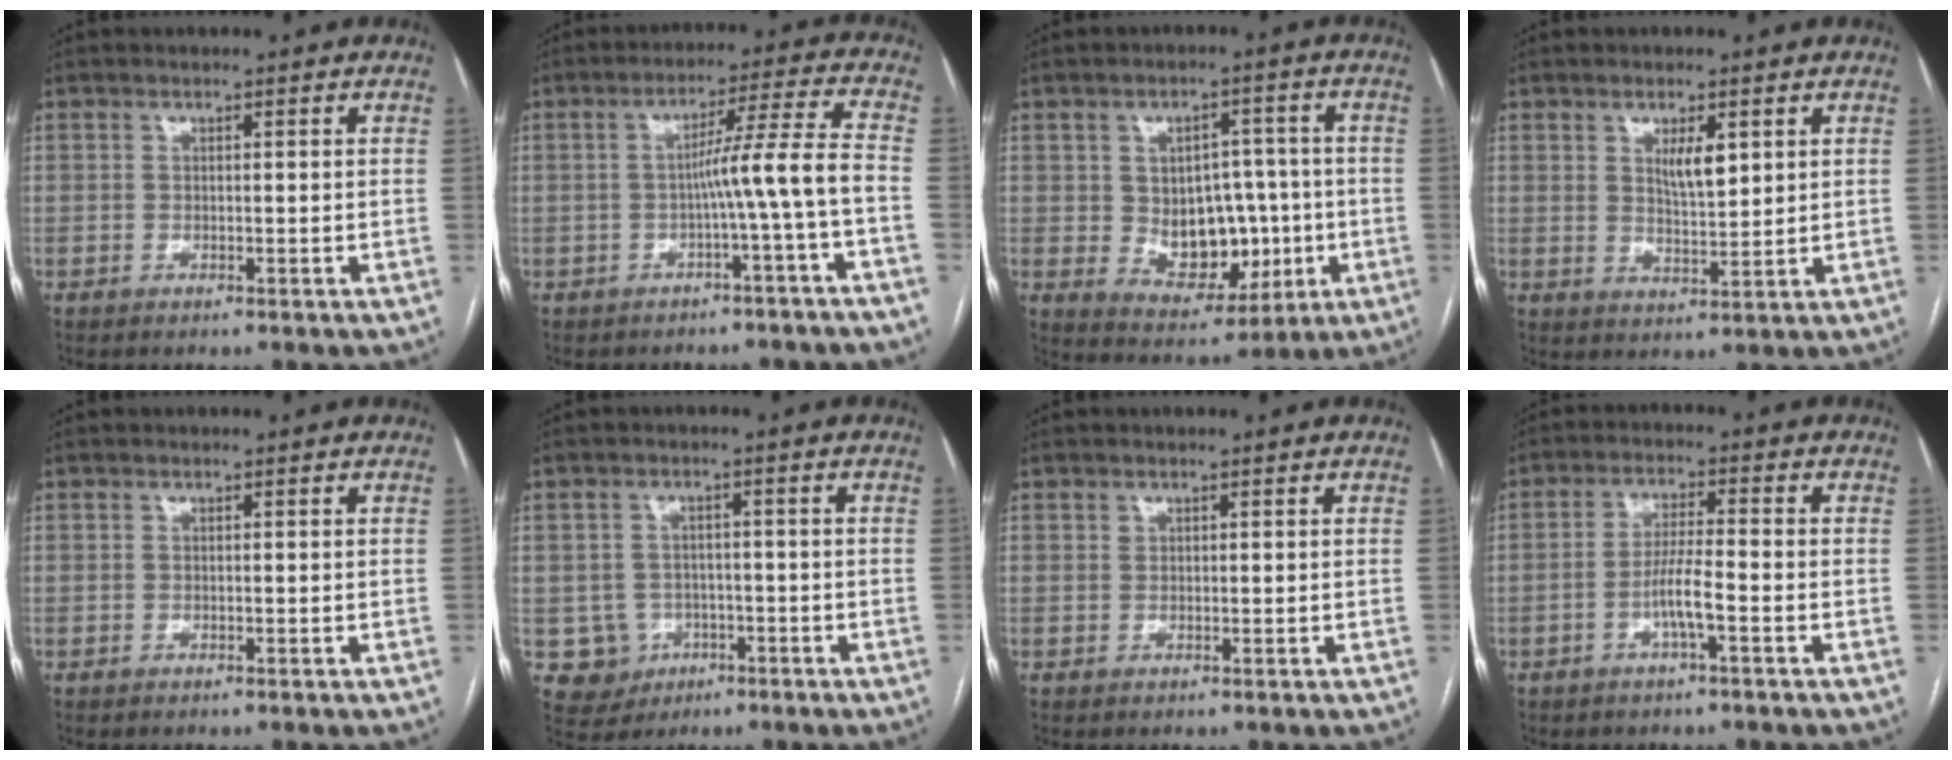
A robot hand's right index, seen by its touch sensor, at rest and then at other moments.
{"total": 7.4, "force": [-2.3, -1.7, 6.8], "torque": [-0.104, 0.024, -0.032]}
{"total": 11.0, "force": [-0.7, 7.3, 8.1], "torque": [-0.117, 0.017, 0.007]}
{"total": 4.6, "force": [1.9, 1.3, 4.0], "torque": [-0.070, -0.005, 0.036]}
{"total": 0.0}
{"total": 5.9, "force": [-1.5, 5.6, 0.5], "torque": [-0.006, 0.009, -0.013]}
{"total": 0.5, "force": [0.4, 0.4, 0.1], "torque": [0.003, -0.001, 0.004]}
{"total": 4.6, "force": [-1.8, 0.1, 4.3], "torque": [-0.085, 0.004, -0.037]}